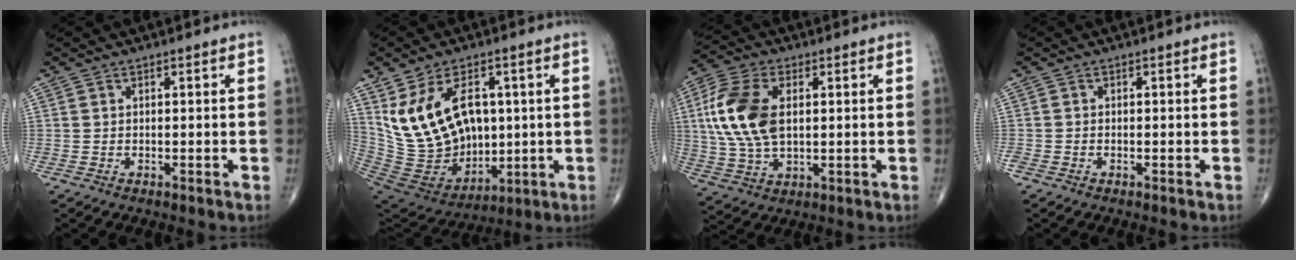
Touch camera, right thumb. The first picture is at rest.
{"total": 18.2, "force": [4.5, 12.3, 12.5], "torque": [-0.208, -0.014, 0.116]}
{"total": 14.4, "force": [2.3, 8.2, 11.6], "torque": [-0.245, 0.001, 0.044]}
{"total": 0.6, "force": [-0.4, 0.4, 0.2], "torque": [-0.005, 0.000, -0.009]}